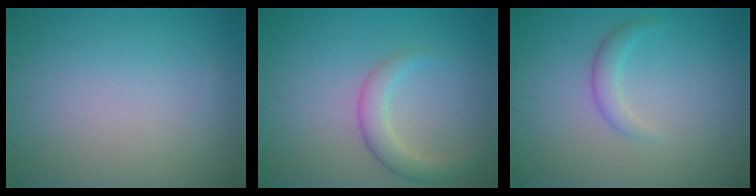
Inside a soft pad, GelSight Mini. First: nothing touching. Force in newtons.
{"total": 2.9, "press": 2.9, "slide": 0.2}
{"total": 1.6, "press": 1.6, "slide": 0.1}